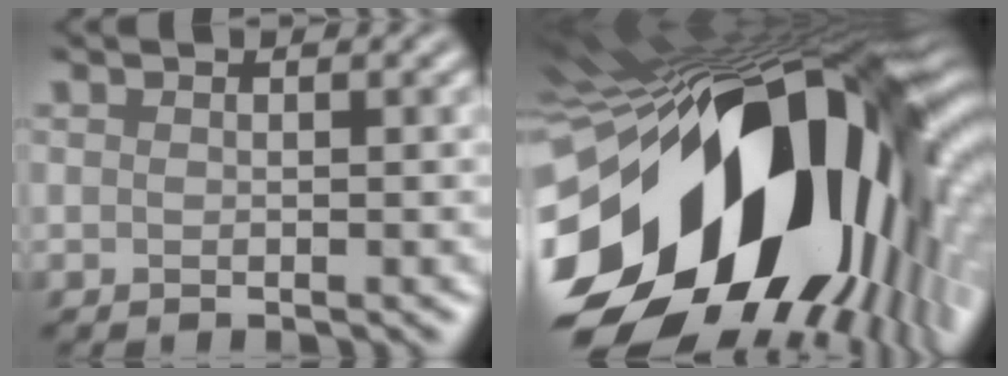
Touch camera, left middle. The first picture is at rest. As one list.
[{"total": 20.8, "force": [-5.2, 11.1, 16.8], "torque": [-0.334, -0.080, -0.047]}]